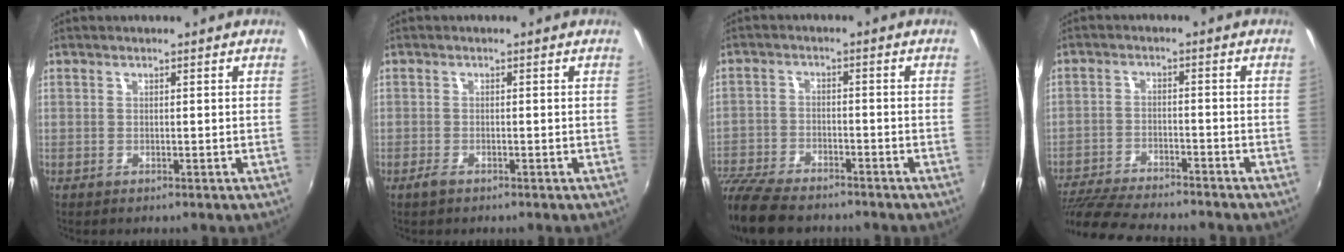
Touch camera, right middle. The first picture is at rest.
{"total": 1.5, "force": [-1.2, 0.5, 0.8], "torque": [-0.020, -0.004, -0.023]}
{"total": 13.8, "force": [-11.7, 4.3, 5.9], "torque": [-0.155, -0.029, -0.213]}
{"total": 15.4, "force": [-13.6, 2.4, 6.7], "torque": [-0.146, -0.026, -0.223]}